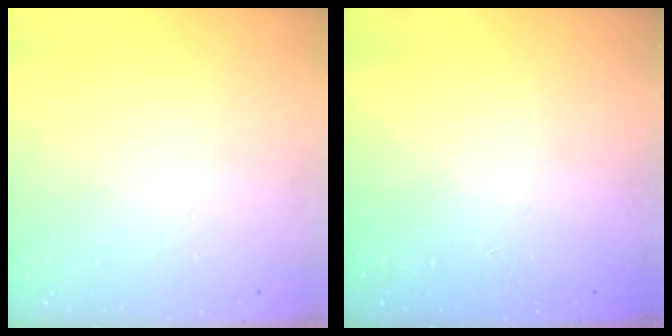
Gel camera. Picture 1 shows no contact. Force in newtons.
{"total": 2.3, "press": 2.2, "slide": 0.7}